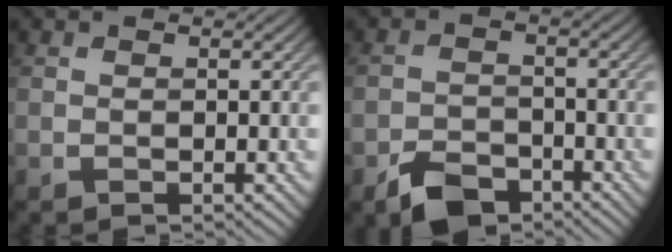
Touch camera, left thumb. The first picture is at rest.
{"total": 5.2, "force": [-3.7, 2.7, 2.3], "torque": [-0.043, -0.004, -0.075]}